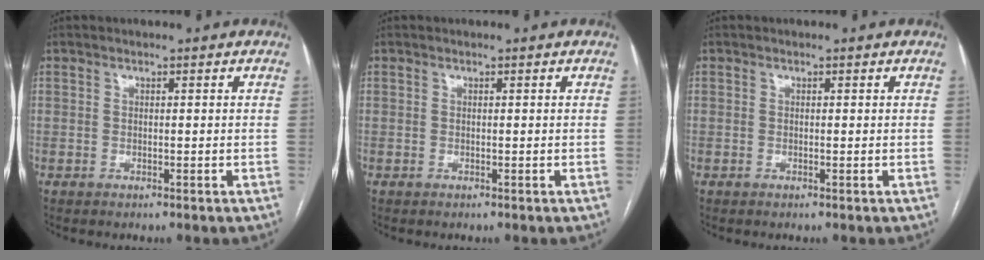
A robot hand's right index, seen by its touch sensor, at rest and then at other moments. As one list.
[{"total": 0.0}, {"total": 0.0}]